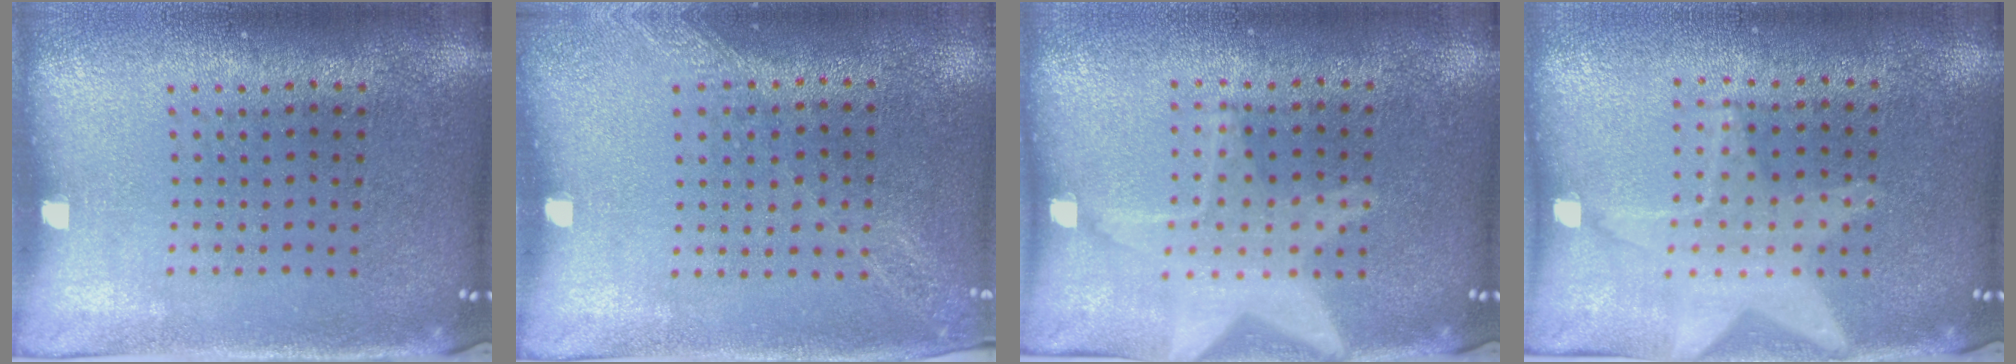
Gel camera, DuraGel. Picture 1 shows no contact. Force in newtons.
{"total": 1.1, "press": 1.1, "slide": 0.2}
{"total": 1.9, "press": 1.9, "slide": 0.2}
{"total": 1.2, "press": 1.2, "slide": 0.2}